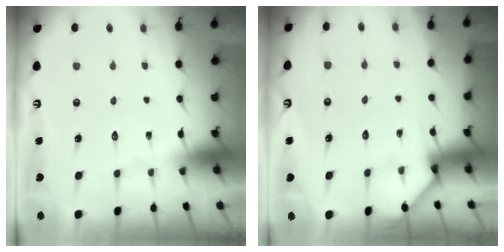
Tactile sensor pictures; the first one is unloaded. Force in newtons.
{"total": 3.0, "press": 3.0, "slide": 0.2}